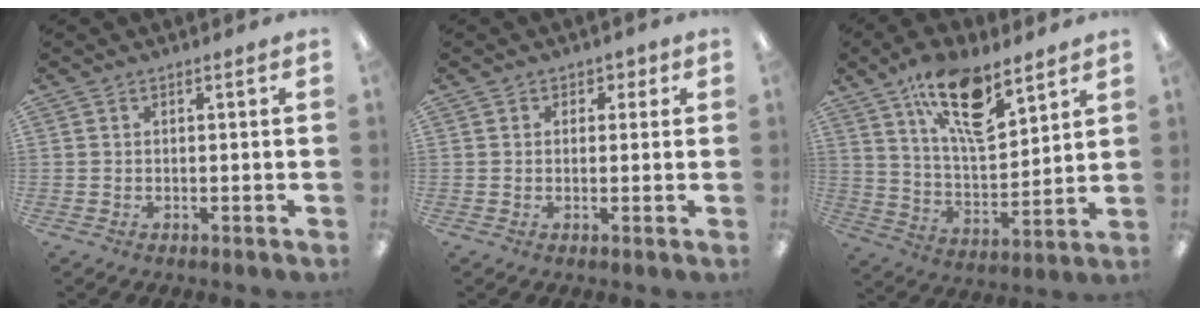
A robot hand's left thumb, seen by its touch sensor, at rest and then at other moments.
{"total": 1.9, "force": [0.4, 1.8, 0.5], "torque": [0.006, 0.000, 0.003]}
{"total": 17.5, "force": [11.4, 6.8, 11.4], "torque": [-0.196, -0.051, 0.193]}